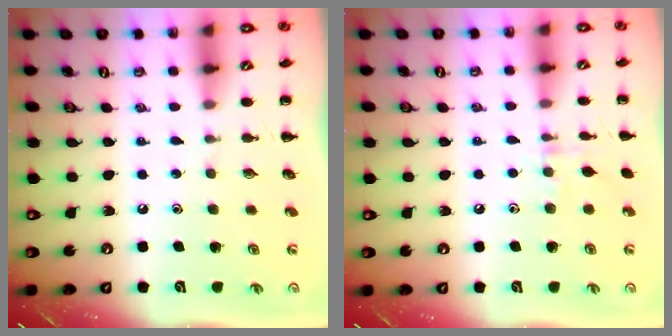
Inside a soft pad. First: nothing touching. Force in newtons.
{"total": 6.9, "press": 6.6, "slide": 1.9}